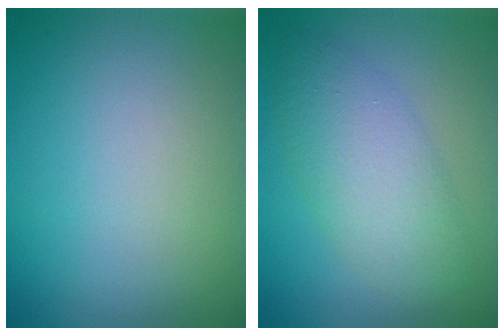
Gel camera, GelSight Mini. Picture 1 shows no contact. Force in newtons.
{"total": 4.8, "press": 4.8, "slide": 0.1}